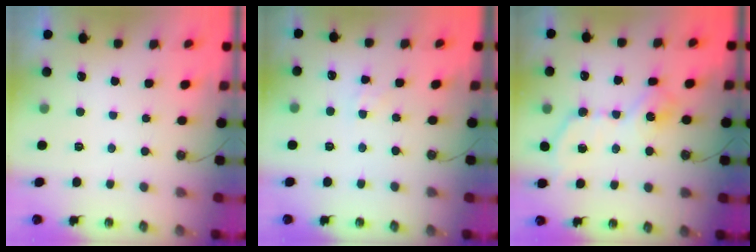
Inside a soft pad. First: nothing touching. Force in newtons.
{"total": 3.0, "press": 3.0, "slide": 0.4}
{"total": 11.3, "press": 11.3, "slide": 0.4}